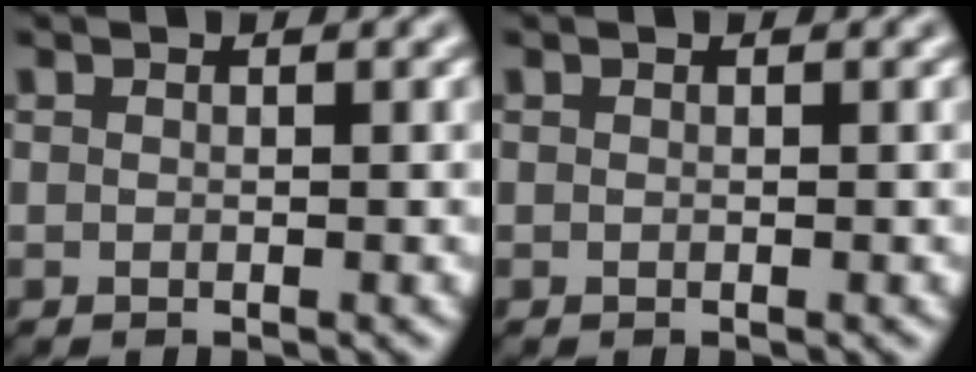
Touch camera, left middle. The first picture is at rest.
{"total": 0.0}